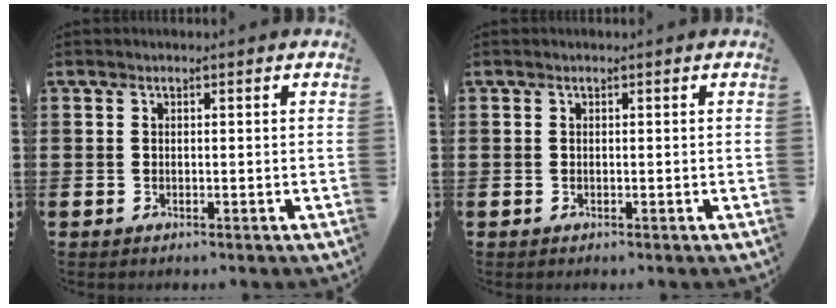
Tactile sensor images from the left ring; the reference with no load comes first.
{"total": 0.0}